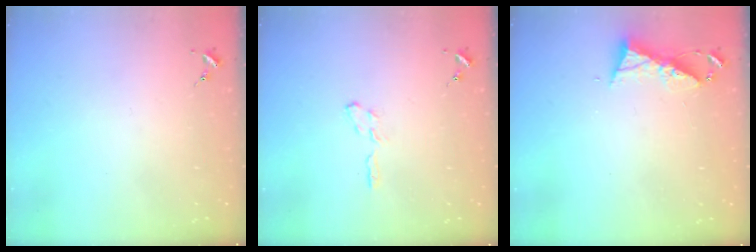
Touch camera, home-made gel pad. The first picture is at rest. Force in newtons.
{"total": 4.5, "press": 4.5, "slide": 0.5}
{"total": 7.4, "press": 7.4, "slide": 0.4}